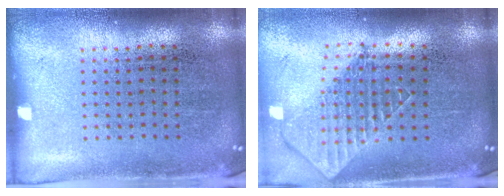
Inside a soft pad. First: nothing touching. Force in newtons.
{"total": 1.9, "press": 1.5, "slide": 1.2}